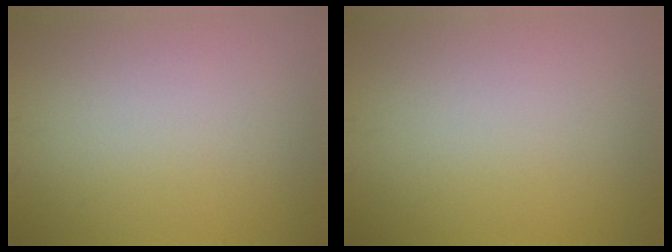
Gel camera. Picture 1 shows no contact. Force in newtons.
{"total": 0.0}